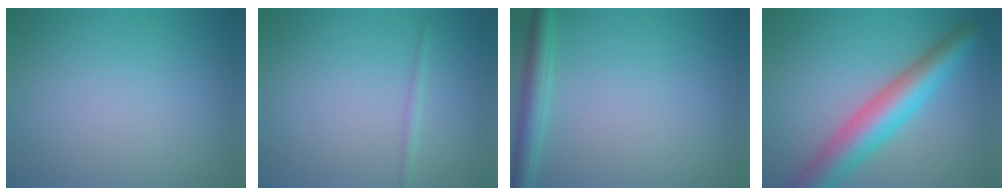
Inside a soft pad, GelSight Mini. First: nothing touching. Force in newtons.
{"total": 0.8, "press": 0.8, "slide": 0.0}
{"total": 2.7, "press": 2.7, "slide": 0.1}
{"total": 6.9, "press": 6.9, "slide": 0.1}